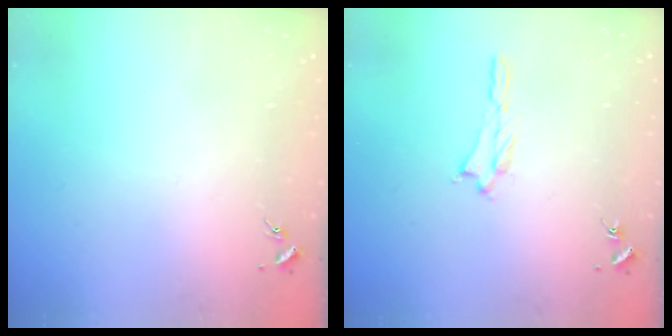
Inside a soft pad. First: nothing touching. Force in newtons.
{"total": 1.2, "press": 1.2, "slide": 0.3}